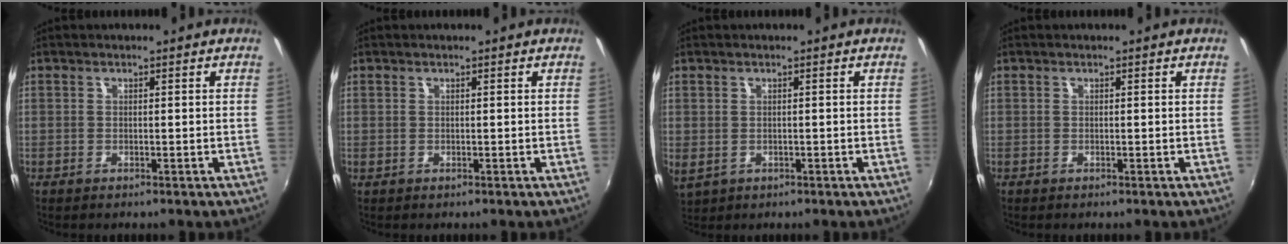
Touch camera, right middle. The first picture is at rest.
{"total": 0.0}
{"total": 3.4, "force": [-0.1, 2.5, 2.3], "torque": [-0.046, -0.007, 0.005]}
{"total": 0.0}